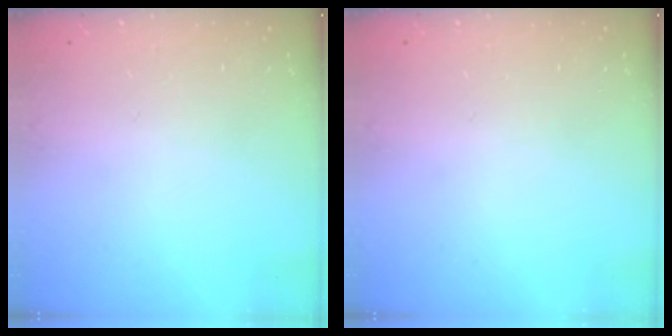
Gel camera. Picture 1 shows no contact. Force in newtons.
{"total": 0.0}